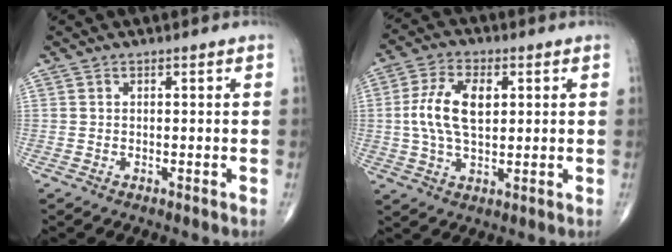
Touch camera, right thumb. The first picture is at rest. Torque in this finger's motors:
{"motor_torque": [0.32, 0.33, 1.24, 0.08, 0.13]}